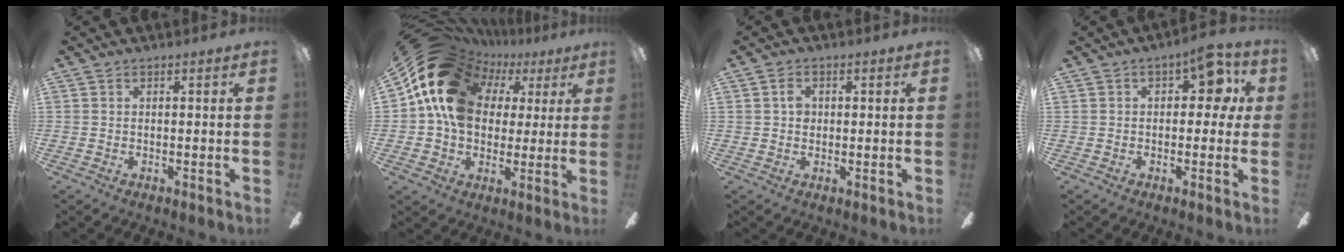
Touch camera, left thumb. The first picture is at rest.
{"total": 18.8, "force": [6.9, 14.4, 9.8], "torque": [-0.189, -0.024, 0.132]}
{"total": 2.9, "force": [0.7, 2.2, 1.7], "torque": [-0.019, 0.001, 0.008]}
{"total": 8.8, "force": [3.0, 4.7, 6.9], "torque": [-0.083, -0.006, 0.045]}